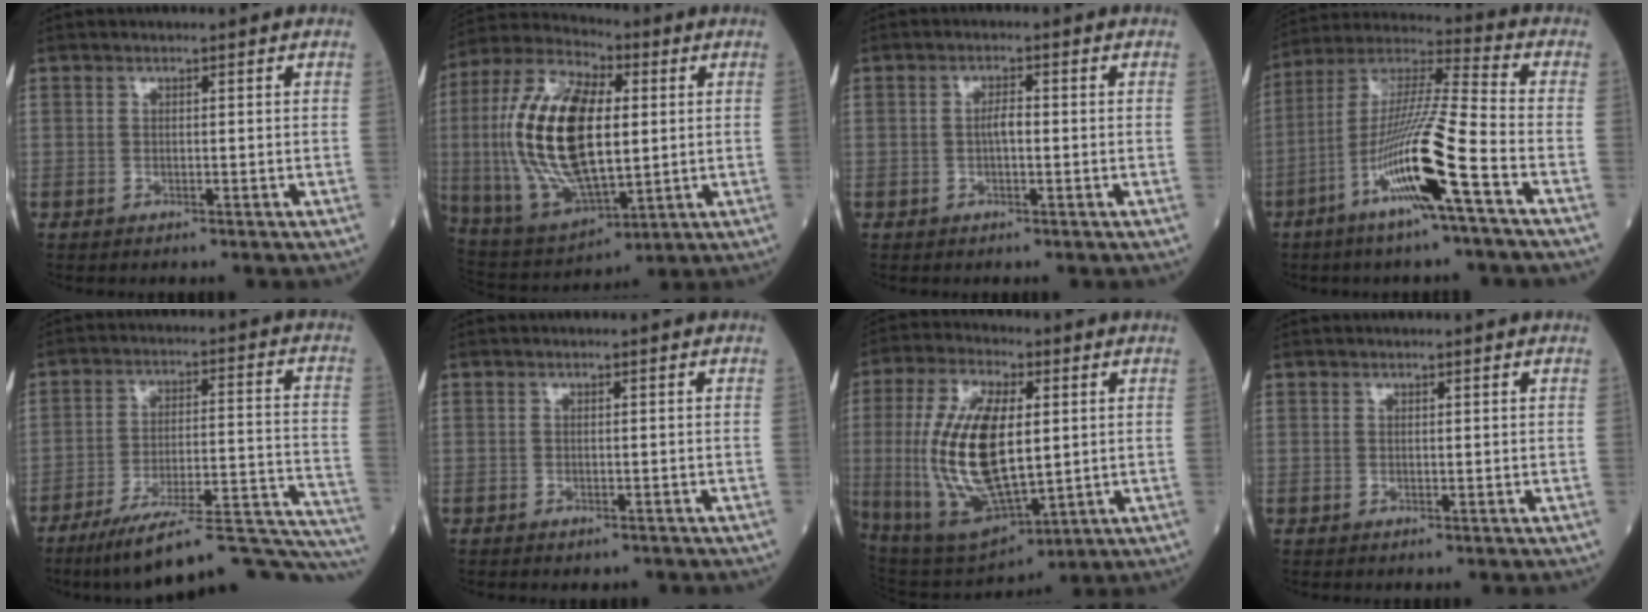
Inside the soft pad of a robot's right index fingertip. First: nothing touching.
{"total": 21.7, "force": [1.5, 8.9, 19.8], "torque": [-0.414, 0.010, 0.032]}
{"total": 2.1, "force": [-0.1, 0.6, 2.1], "torque": [-0.036, 0.004, -0.003]}
{"total": 15.5, "force": [-6.3, -0.5, 14.2], "torque": [-0.283, -0.005, -0.123]}
{"total": 25.5, "force": [-22.3, 2.2, 12.1], "torque": [-0.091, 0.023, -0.310]}
{"total": 1.0, "force": [-0.8, 0.4, 0.4], "torque": [-0.004, 0.000, -0.008]}
{"total": 18.6, "force": [0.8, 7.0, 17.2], "torque": [-0.355, -0.004, 0.028]}
{"total": 0.0}